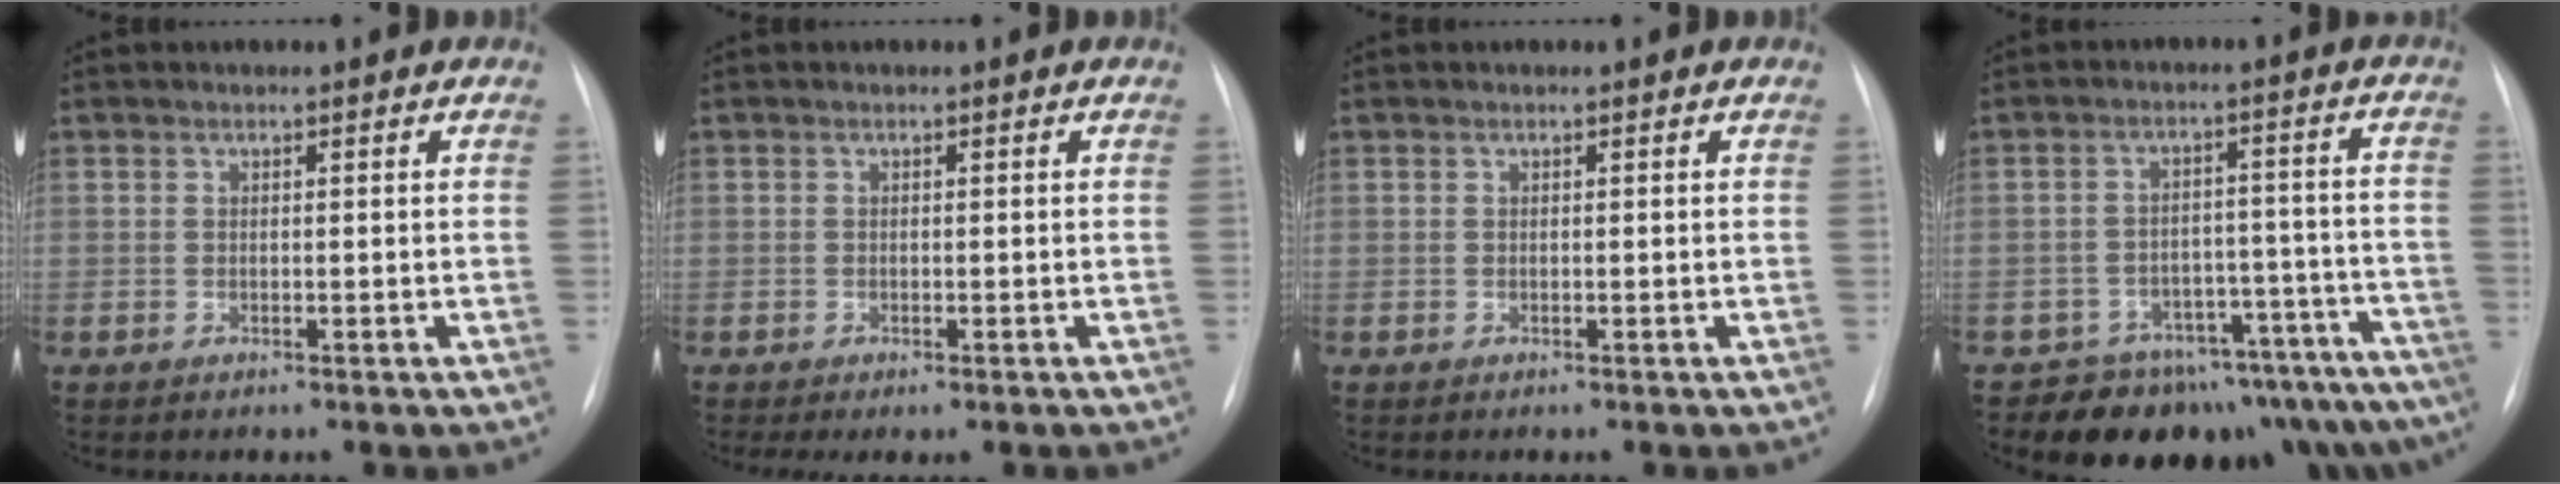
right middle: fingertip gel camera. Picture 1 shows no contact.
{"total": 1.4, "force": [-0.9, 0.6, 1.0], "torque": [-0.012, -0.002, -0.009]}
{"total": 0.0}
{"total": 15.3, "force": [-13.4, 6.4, 3.5], "torque": [0.000, 0.057, -0.165]}